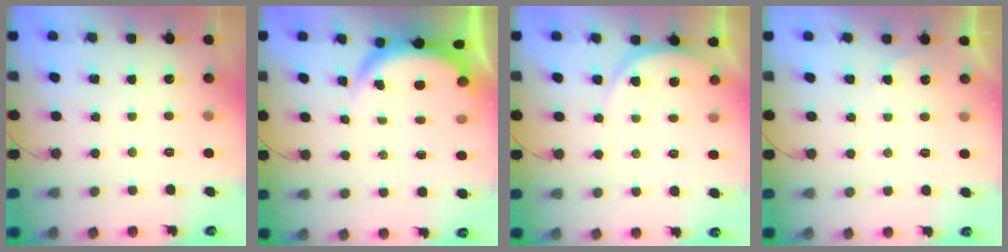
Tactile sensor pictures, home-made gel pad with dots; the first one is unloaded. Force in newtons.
{"total": 3.8, "press": 3.8, "slide": 0.1}
{"total": 6.6, "press": 6.6, "slide": 0.7}
{"total": 3.8, "press": 3.3, "slide": 1.9}